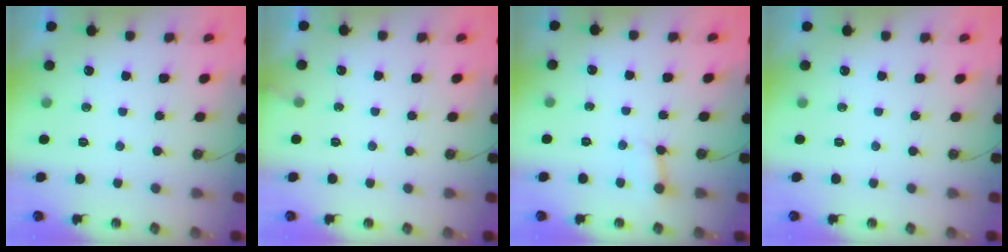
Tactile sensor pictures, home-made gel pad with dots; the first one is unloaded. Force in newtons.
{"total": 2.8, "press": 2.8, "slide": 0.2}
{"total": 2.7, "press": 2.7, "slide": 0.1}
{"total": 0.0}